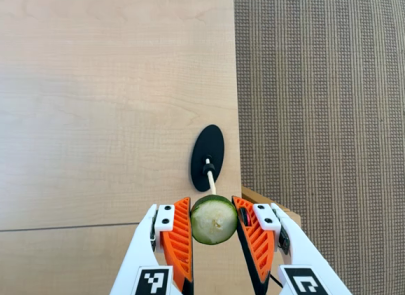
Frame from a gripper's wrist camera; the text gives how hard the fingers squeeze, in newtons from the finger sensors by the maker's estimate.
{"total": 10.3, "left": 10.6, "right": 10.0}